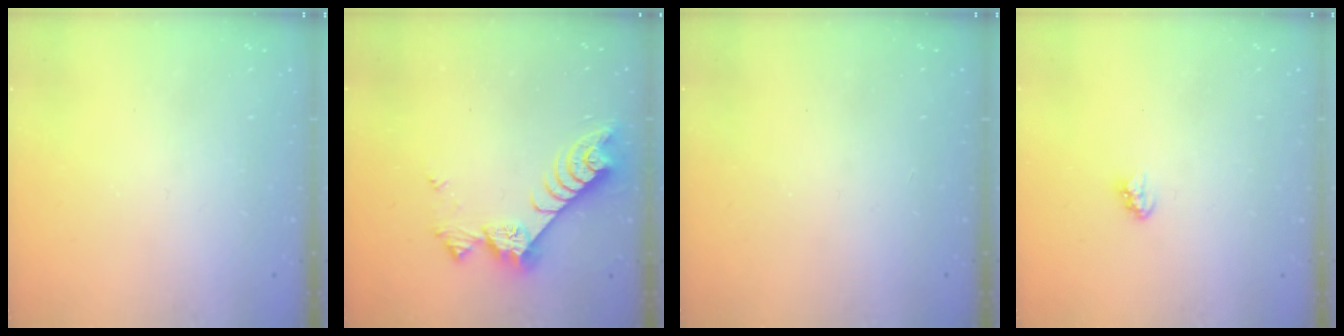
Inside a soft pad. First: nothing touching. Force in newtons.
{"total": 8.7, "press": 8.7, "slide": 0.4}
{"total": 1.1, "press": 1.1, "slide": 0.1}
{"total": 2.9, "press": 2.9, "slide": 0.2}